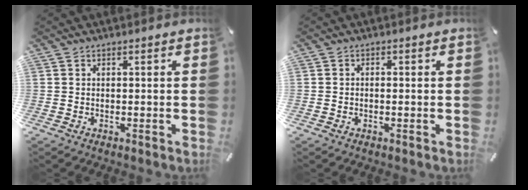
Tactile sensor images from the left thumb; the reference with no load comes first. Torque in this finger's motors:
{"motor_torque": [-0.30, -0.28, -0.15, 0.08, -0.02]}